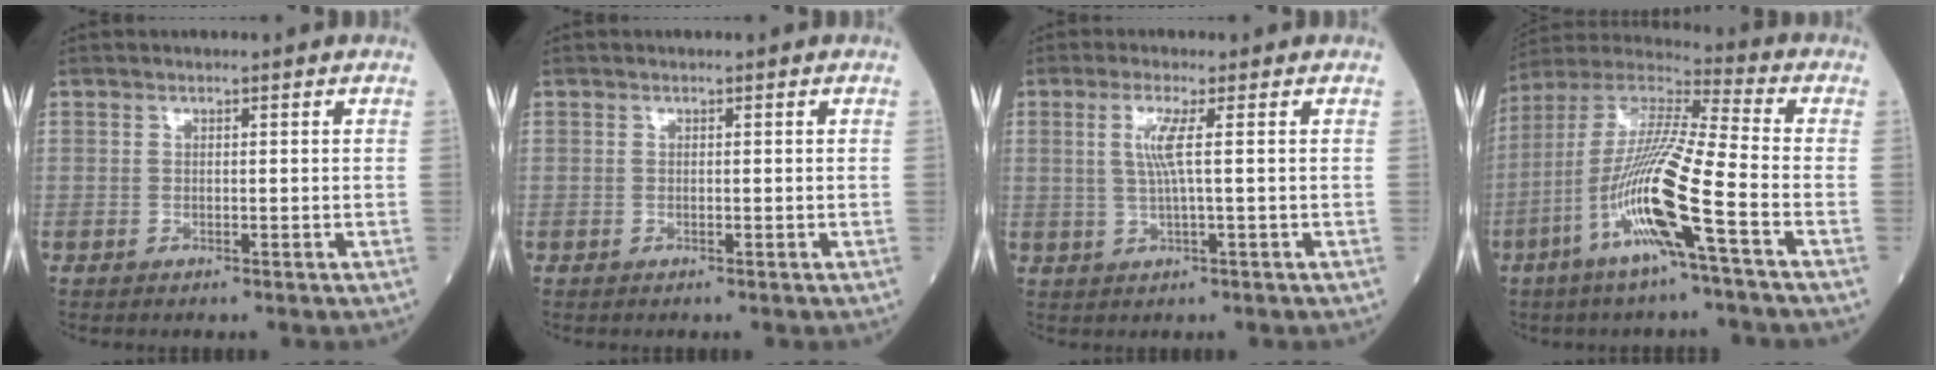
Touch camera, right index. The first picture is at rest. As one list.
[{"total": 0.0}, {"total": 3.7, "force": [0.6, -0.5, 3.7], "torque": [-0.080, 0.001, 0.012]}, {"total": 15.8, "force": [-6.0, -0.2, 14.7], "torque": [-0.301, -0.007, -0.123]}]